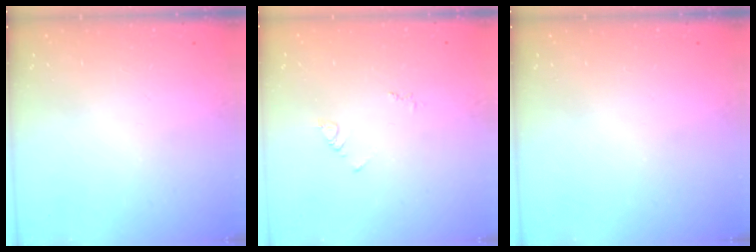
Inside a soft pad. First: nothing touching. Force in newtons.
{"total": 2.9, "press": 2.9, "slide": 0.4}
{"total": 0.0}